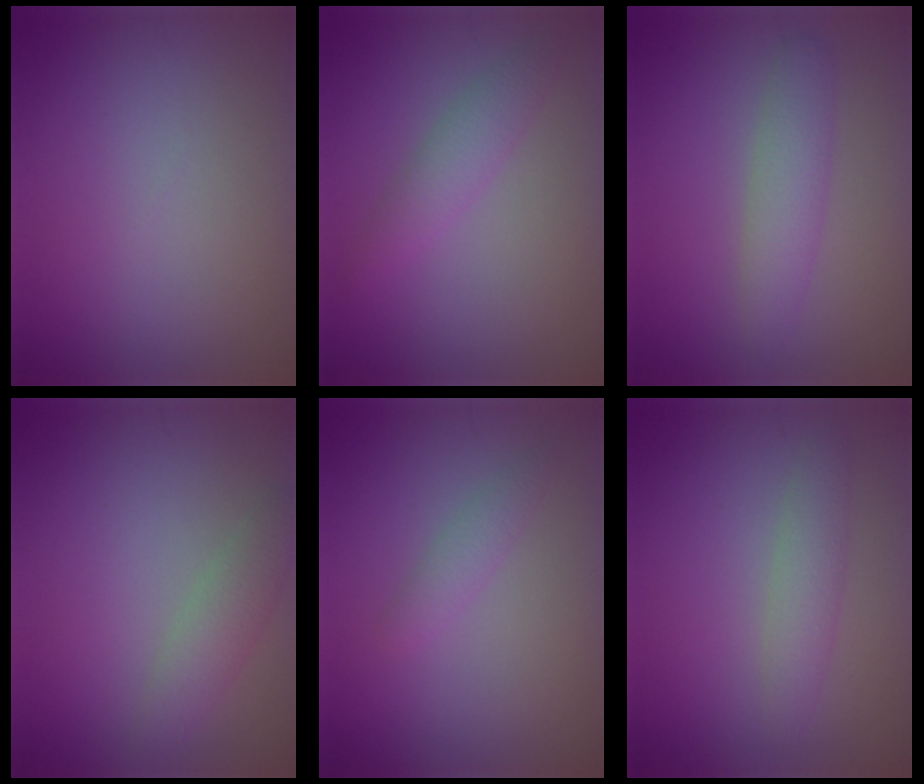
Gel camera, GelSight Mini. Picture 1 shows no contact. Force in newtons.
{"total": 2.4, "press": 2.4, "slide": 0.1}
{"total": 3.0, "press": 3.0, "slide": 0.1}
{"total": 2.7, "press": 2.7, "slide": 0.0}
{"total": 1.4, "press": 1.4, "slide": 0.0}
{"total": 2.4, "press": 2.4, "slide": 0.0}